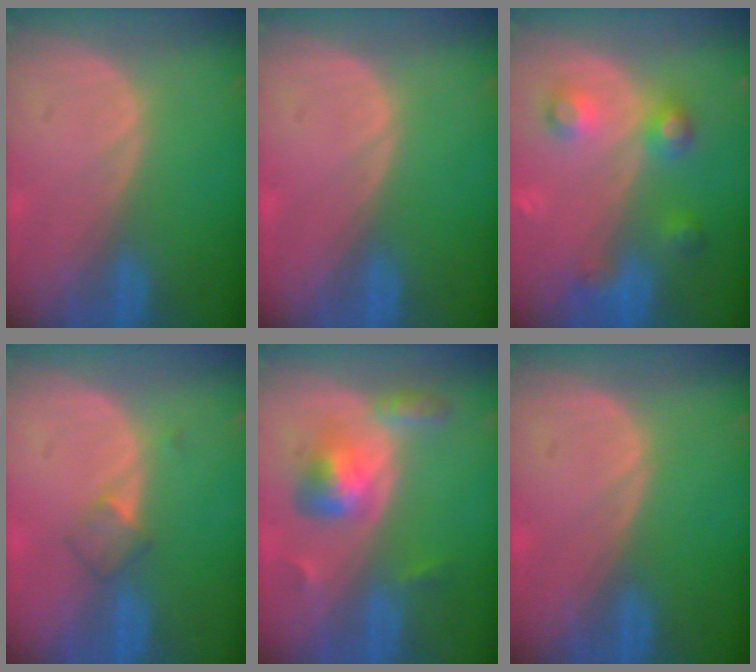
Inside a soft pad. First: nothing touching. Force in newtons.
{"total": 0.0}
{"total": 5.3, "press": 5.3, "slide": 0.3}
{"total": 2.7, "press": 2.4, "slide": 1.1}
{"total": 6.2, "press": 5.5, "slide": 2.8}
{"total": 0.0}